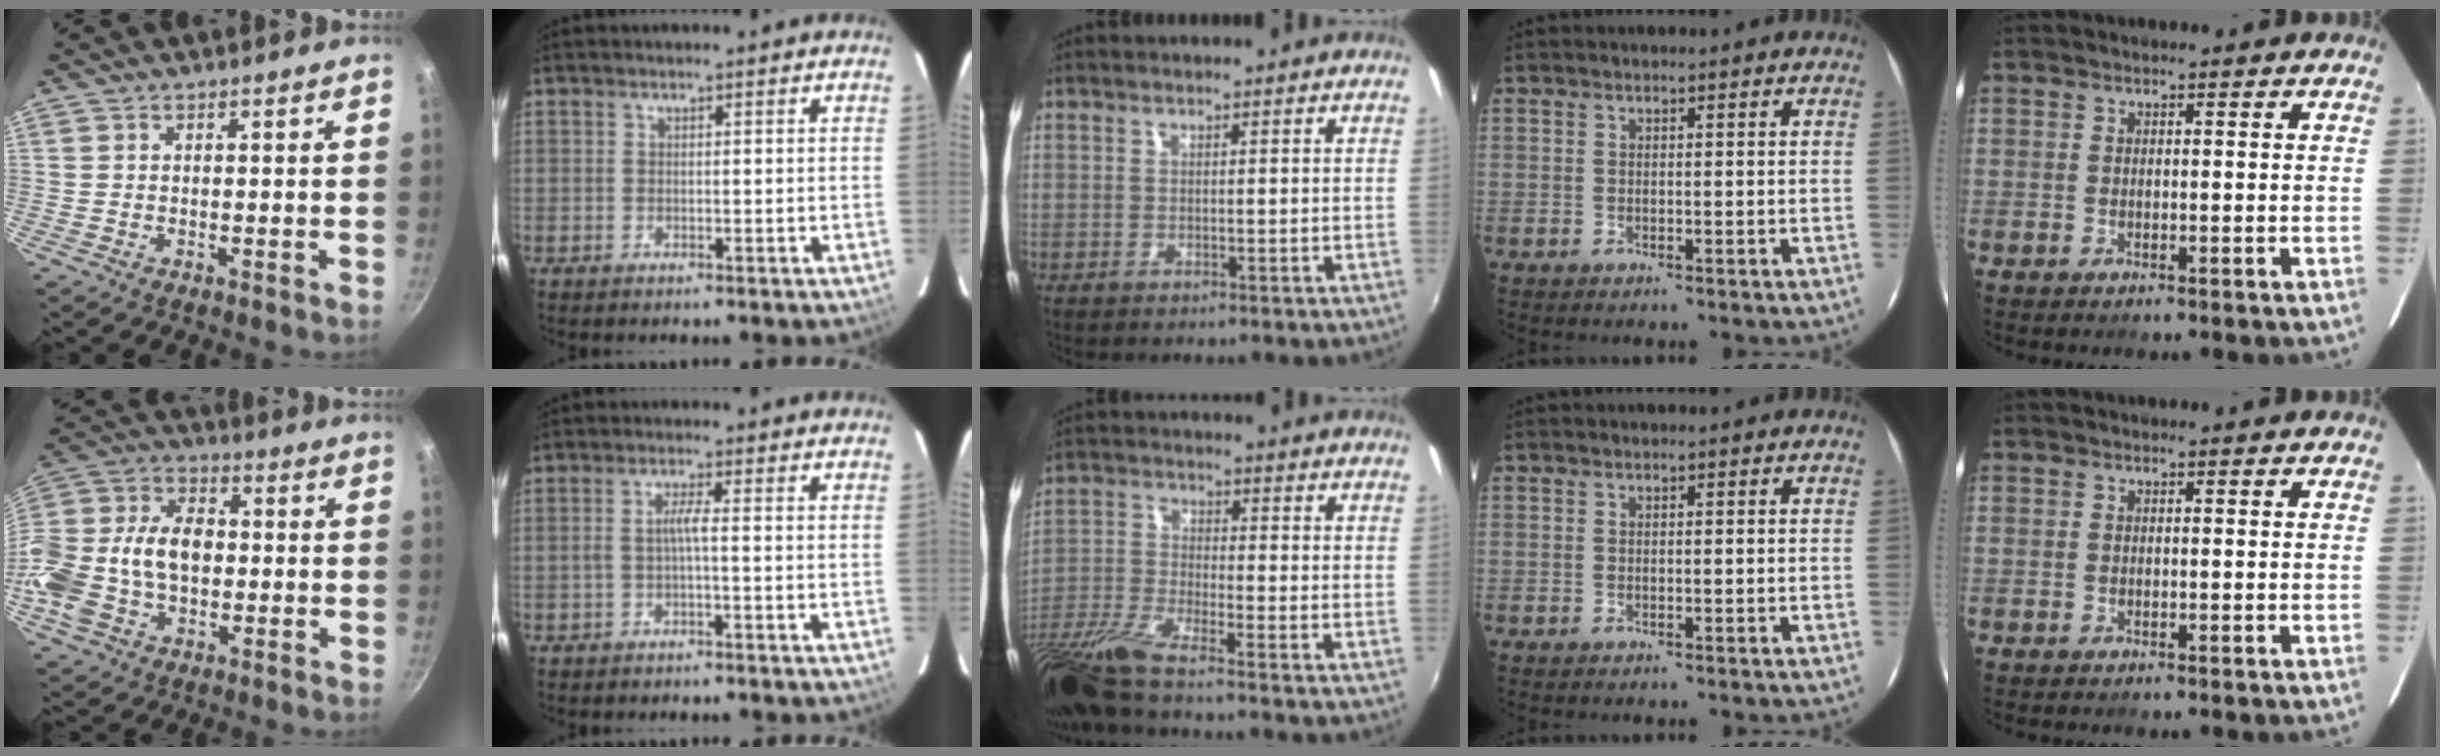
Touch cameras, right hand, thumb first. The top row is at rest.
{"thumb": {"total": 18.7, "force": [-2.1, 13.2, 13.1], "torque": [-0.248, 0.048, -0.044]}, "index": {"total": 1.7, "force": [-0.7, -0.2, 1.6], "torque": [-0.031, 0.003, -0.014]}, "middle": {"total": 10.7, "force": [-8.6, 0.1, 6.3], "torque": [-0.138, -0.036, -0.169]}}